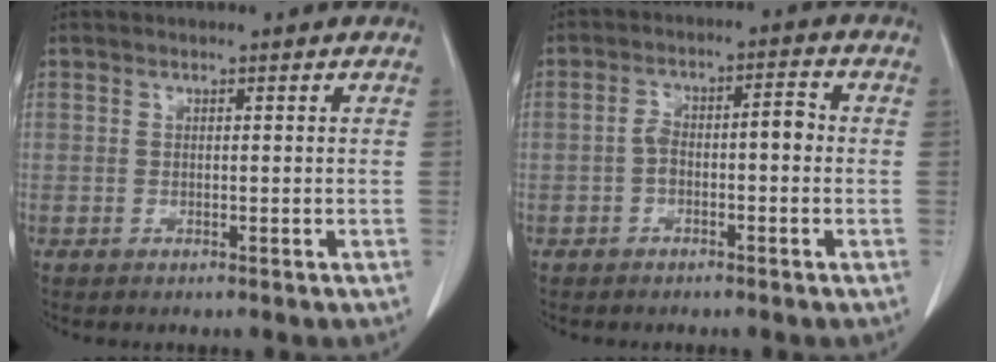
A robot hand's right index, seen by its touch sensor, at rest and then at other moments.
{"total": 4.9, "force": [-0.9, 1.8, 4.5], "torque": [-0.081, 0.032, -0.013]}